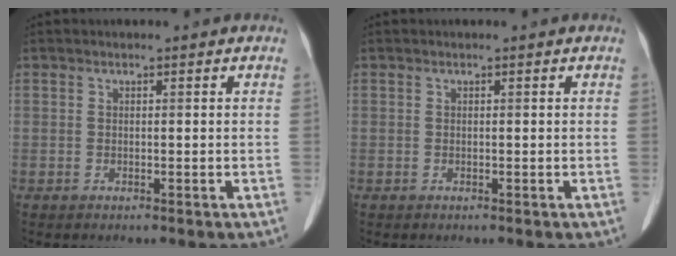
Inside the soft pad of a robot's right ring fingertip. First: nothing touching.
{"total": 0.0}